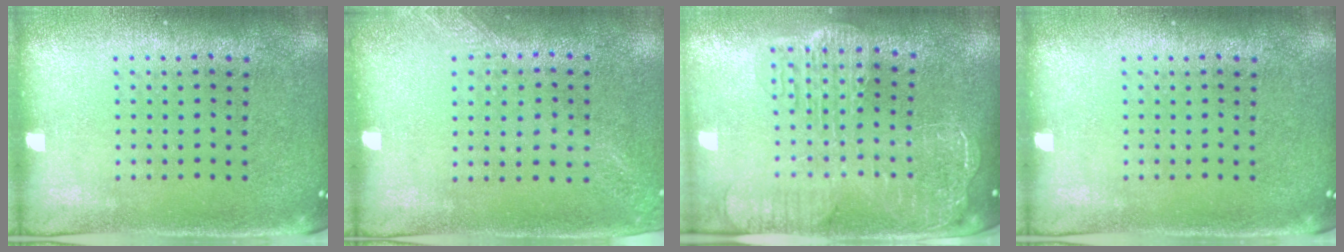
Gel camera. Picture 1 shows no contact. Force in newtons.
{"total": 1.2, "press": 1.2, "slide": 0.4}
{"total": 2.7, "press": 2.3, "slide": 1.4}
{"total": 0.0}